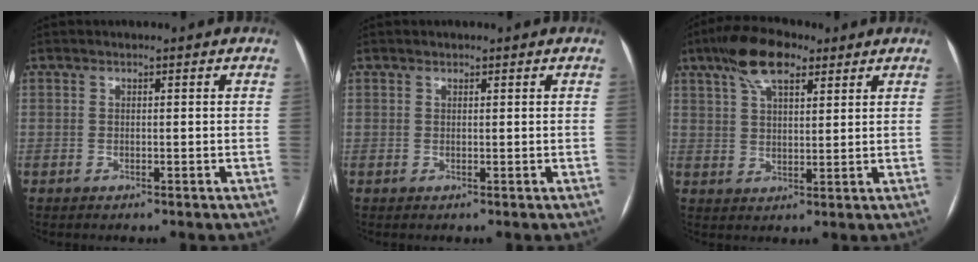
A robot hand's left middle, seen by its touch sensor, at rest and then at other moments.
{"total": 0.5, "force": [0.5, 0.2, 0.1], "torque": [-0.005, 0.000, 0.007]}
{"total": 9.1, "force": [5.7, 3.4, 6.3], "torque": [-0.123, 0.022, 0.101]}